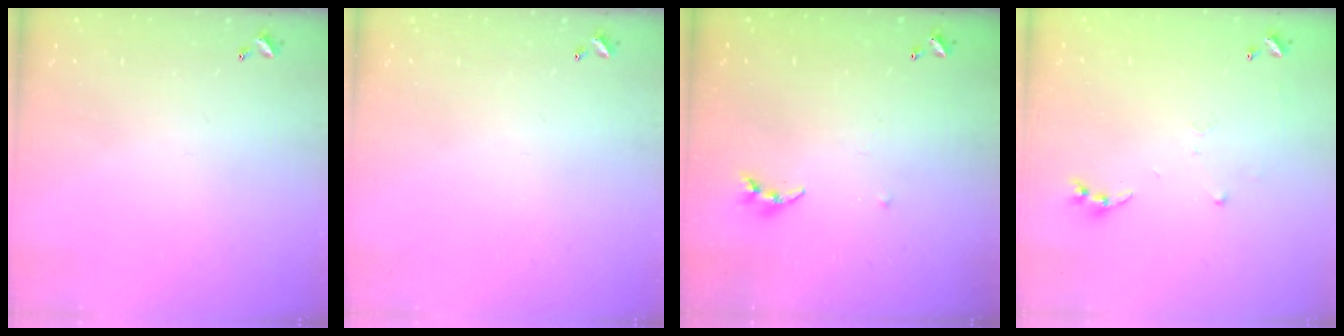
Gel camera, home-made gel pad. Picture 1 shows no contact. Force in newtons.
{"total": 0.0}
{"total": 4.3, "press": 4.3, "slide": 0.4}
{"total": 6.1, "press": 6.1, "slide": 0.7}